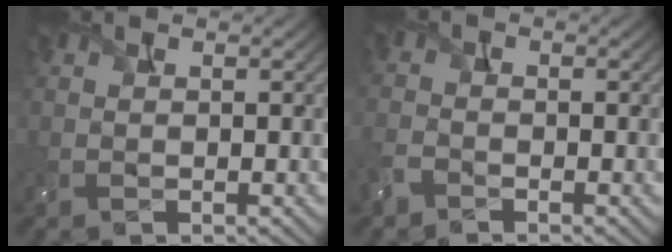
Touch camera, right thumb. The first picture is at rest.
{"total": 2.4, "force": [-1.7, 1.3, 1.1], "torque": [-0.031, -0.004, -0.049]}